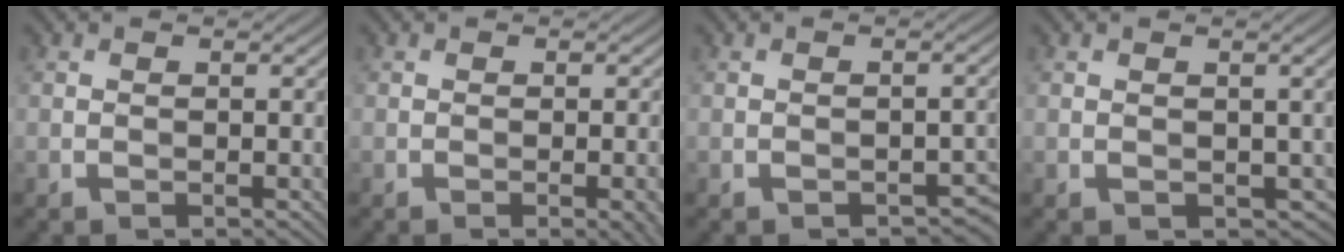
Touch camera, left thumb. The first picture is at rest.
{"total": 1.7, "force": [-0.8, 0.1, 1.4], "torque": [-0.022, -0.001, -0.012]}
{"total": 2.3, "force": [-1.2, 1.3, 1.4], "torque": [-0.026, -0.008, -0.013]}
{"total": 3.4, "force": [0.2, 2.6, 2.1], "torque": [-0.046, -0.016, 0.008]}